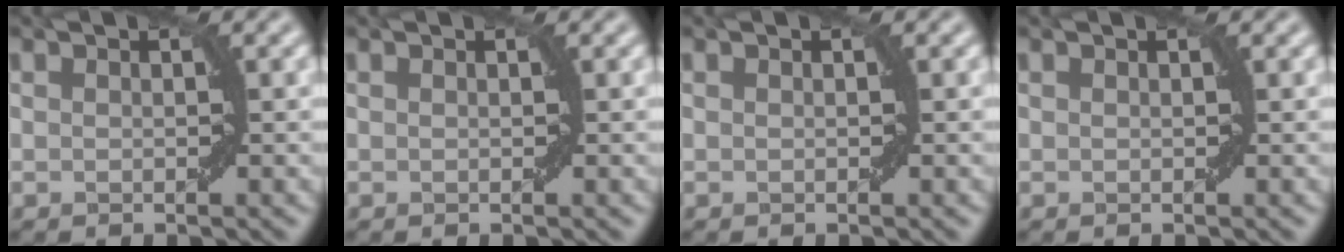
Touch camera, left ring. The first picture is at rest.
{"total": 0.0}
{"total": 0.0}
{"total": 0.0}